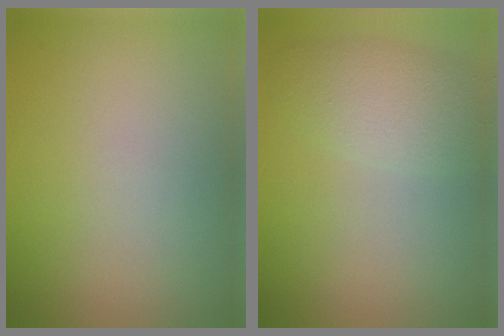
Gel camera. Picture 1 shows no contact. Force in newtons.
{"total": 3.6, "press": 3.6, "slide": 0.2}